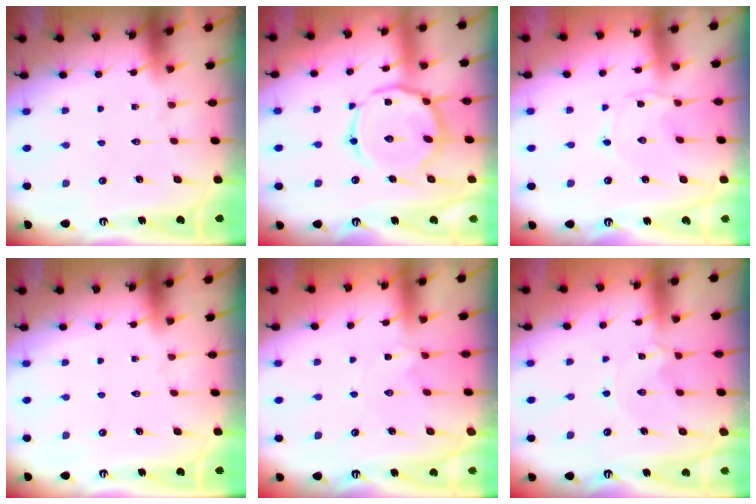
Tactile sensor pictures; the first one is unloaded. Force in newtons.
{"total": 14.8, "press": 14.7, "slide": 1.1}
{"total": 1.3, "press": 1.3, "slide": 0.2}
{"total": 0.0}
{"total": 1.2, "press": 1.2, "slide": 0.4}
{"total": 0.5, "press": 0.5, "slide": 0.1}